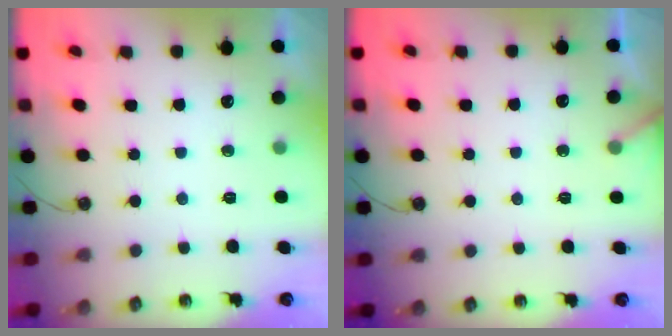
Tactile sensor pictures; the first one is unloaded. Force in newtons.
{"total": 2.7, "press": 2.7, "slide": 0.2}